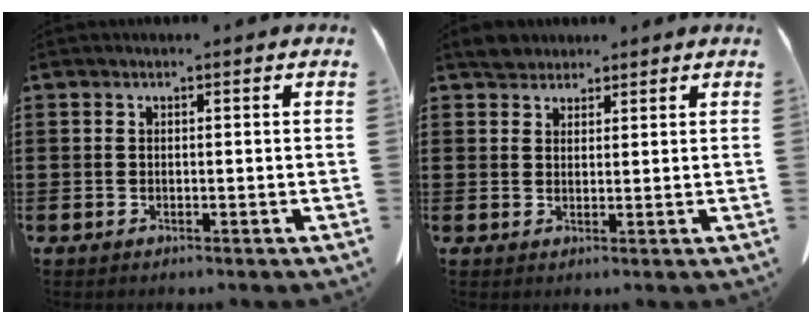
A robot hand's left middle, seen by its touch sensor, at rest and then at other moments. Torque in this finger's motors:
{"motor_torque": [0.00, 0.00, 0.00, 0.01]}